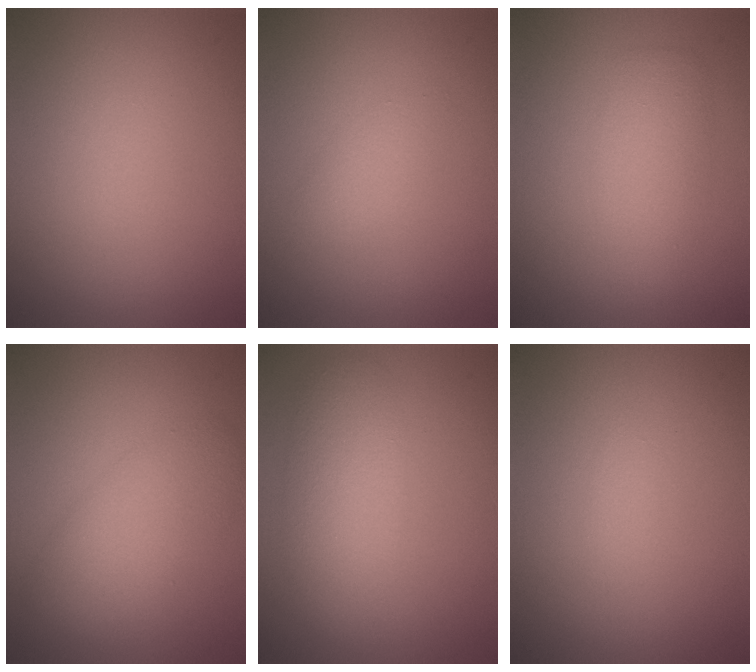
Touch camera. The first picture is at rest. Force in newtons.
{"total": 1.1, "press": 1.1, "slide": 0.1}
{"total": 2.9, "press": 2.9, "slide": 0.1}
{"total": 4.4, "press": 4.4, "slide": 0.1}
{"total": 4.2, "press": 4.2, "slide": 0.1}
{"total": 0.7, "press": 0.7, "slide": 0.0}